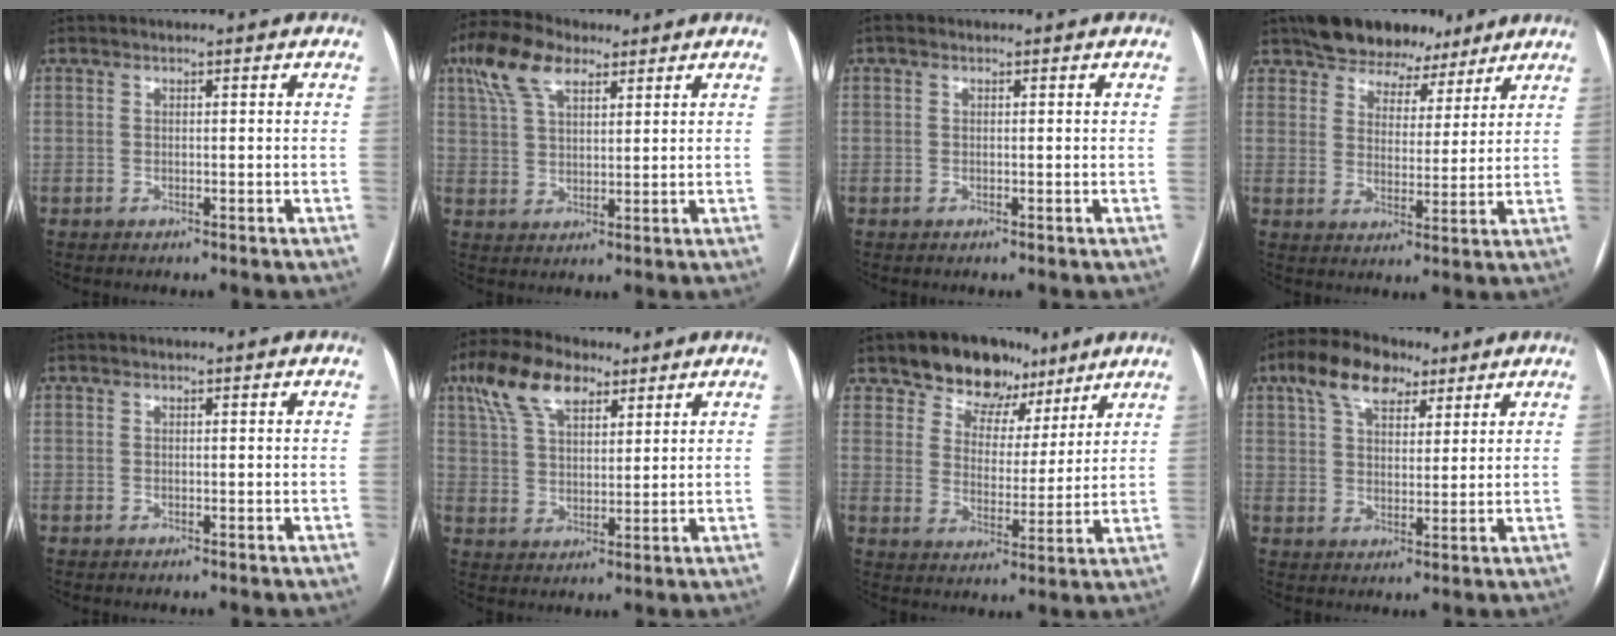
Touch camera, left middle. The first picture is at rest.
{"total": 8.9, "force": [5.3, 4.0, 6.0], "torque": [-0.136, 0.031, 0.102]}
{"total": 0.0}
{"total": 10.4, "force": [8.1, 5.8, 3.0], "torque": [-0.033, 0.023, 0.119]}
{"total": 0.0}
{"total": 10.3, "force": [6.2, 4.8, 6.6], "torque": [-0.142, 0.029, 0.119]}
{"total": 10.1, "force": [7.4, 6.4, 2.7], "torque": [-0.031, 0.021, 0.118]}
{"total": 9.4, "force": [5.8, 5.0, 5.6], "torque": [-0.106, 0.029, 0.101]}